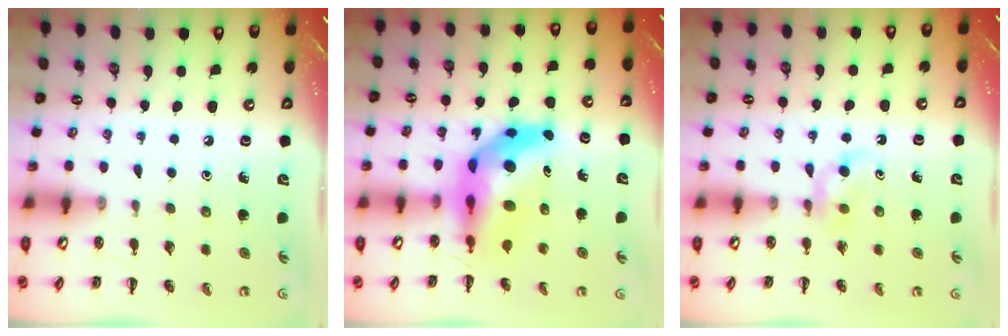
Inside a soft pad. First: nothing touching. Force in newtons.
{"total": 11.0, "press": 10.4, "slide": 3.4}
{"total": 2.9, "press": 2.6, "slide": 1.3}